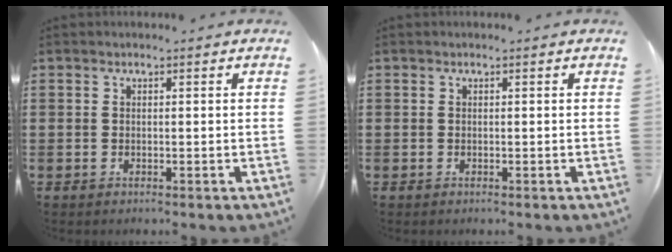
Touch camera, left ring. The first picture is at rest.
{"total": 0.0}